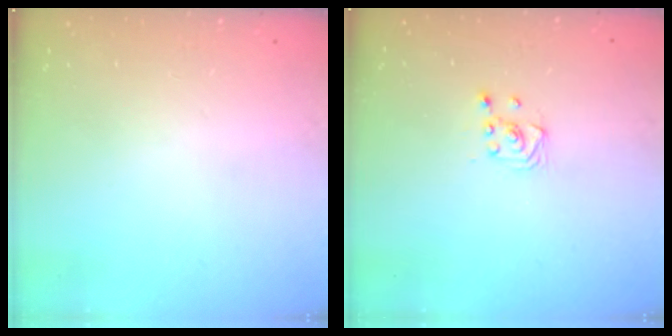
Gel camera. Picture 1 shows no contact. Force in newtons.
{"total": 2.6, "press": 2.4, "slide": 1.0}